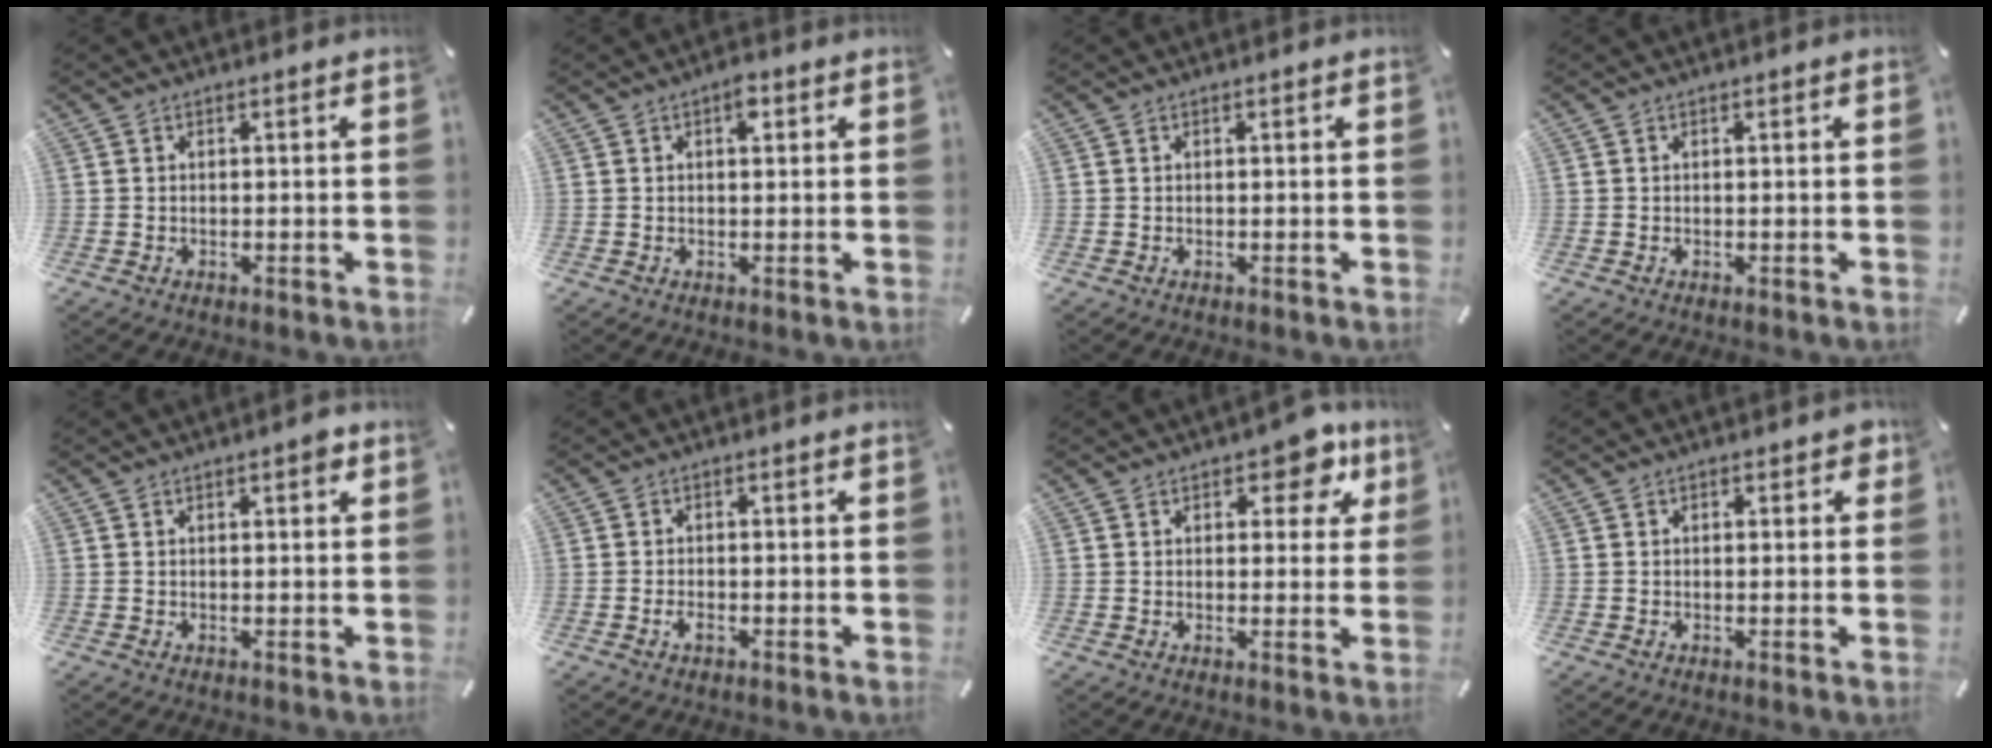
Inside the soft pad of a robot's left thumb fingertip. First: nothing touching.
{"total": 2.8, "force": [1.0, 1.4, 2.2], "torque": [-0.023, -0.003, 0.011]}
{"total": 0.0}
{"total": 0.0}
{"total": 2.4, "force": [1.2, 0.9, 1.9], "torque": [-0.031, 0.002, 0.018]}
{"total": 1.7, "force": [-0.8, 0.8, 1.3], "torque": [-0.031, -0.002, -0.017]}
{"total": 8.2, "force": [4.5, 4.3, 5.3], "torque": [-0.051, -0.020, 0.070]}
{"total": 1.8, "force": [0.8, 1.2, 1.1], "torque": [-0.007, 0.001, 0.008]}